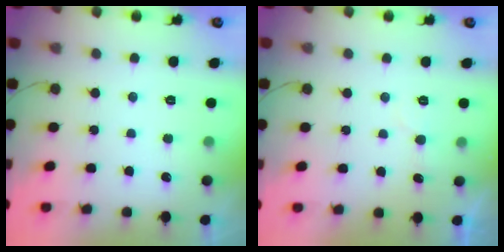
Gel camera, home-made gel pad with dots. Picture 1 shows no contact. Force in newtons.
{"total": 5.3, "press": 5.3, "slide": 0.3}